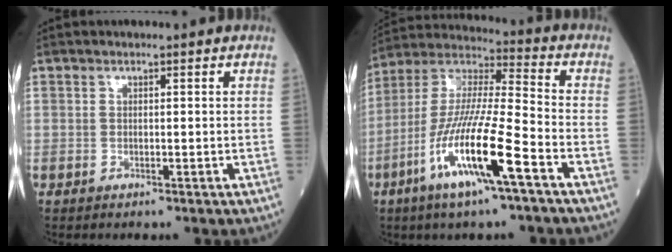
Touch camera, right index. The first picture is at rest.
{"total": 16.2, "force": [-7.2, 0.9, 14.5], "torque": [-0.292, -0.018, -0.139]}